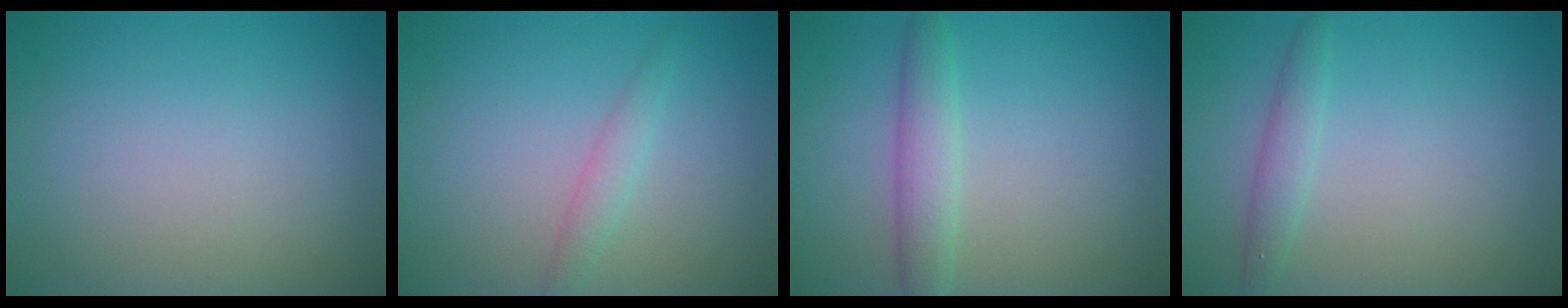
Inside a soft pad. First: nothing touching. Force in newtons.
{"total": 1.5, "press": 1.5, "slide": 0.0}
{"total": 2.7, "press": 2.7, "slide": 0.1}
{"total": 1.6, "press": 1.6, "slide": 0.0}